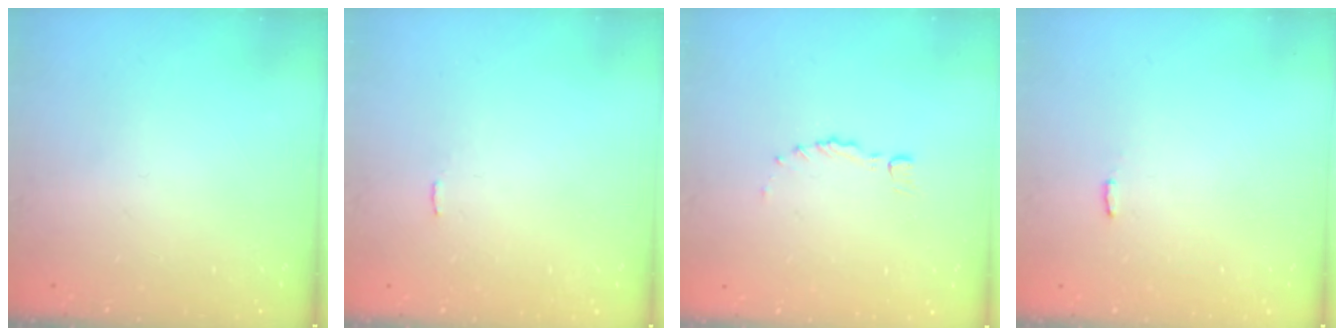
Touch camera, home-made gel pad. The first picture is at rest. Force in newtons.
{"total": 0.0}
{"total": 0.0}
{"total": 2.3, "press": 2.3, "slide": 0.4}